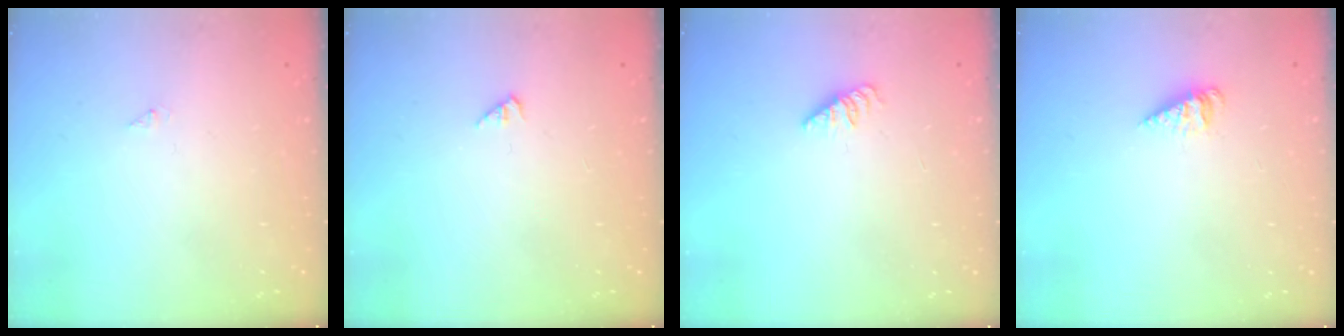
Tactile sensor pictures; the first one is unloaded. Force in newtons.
{"total": 1.7, "press": 1.7, "slide": 0.3}
{"total": 1.1, "press": 1.1, "slide": 0.3}
{"total": 2.8, "press": 2.8, "slide": 0.2}